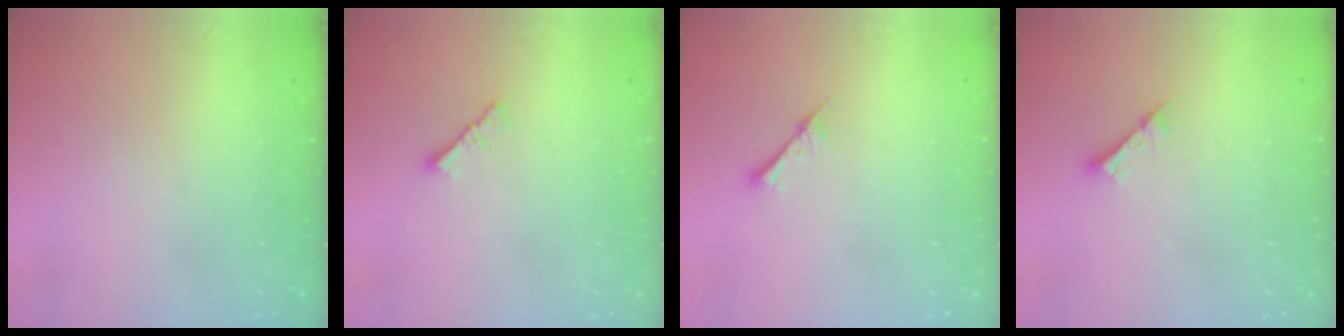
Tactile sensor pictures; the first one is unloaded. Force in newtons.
{"total": 2.5, "press": 2.4, "slide": 0.5}
{"total": 2.2, "press": 2.2, "slide": 0.3}
{"total": 2.5, "press": 2.5, "slide": 0.1}